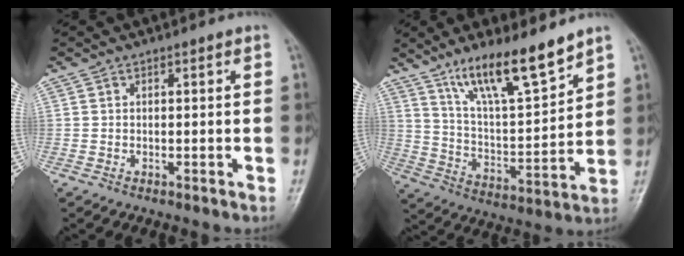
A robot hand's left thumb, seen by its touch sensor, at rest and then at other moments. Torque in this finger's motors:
{"motor_torque": [0.79, 0.65, 1.43, -1.34, 0.14]}